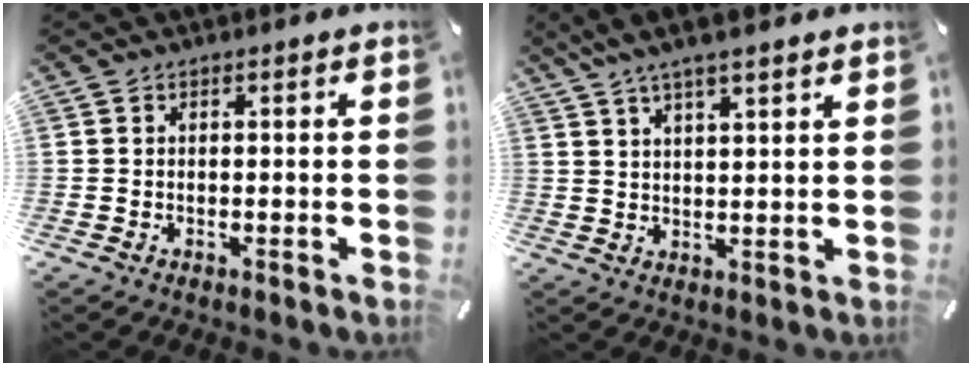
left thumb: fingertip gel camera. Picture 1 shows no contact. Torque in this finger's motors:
{"motor_torque": [1.35, 0.44, 1.43, -1.34, 0.26]}